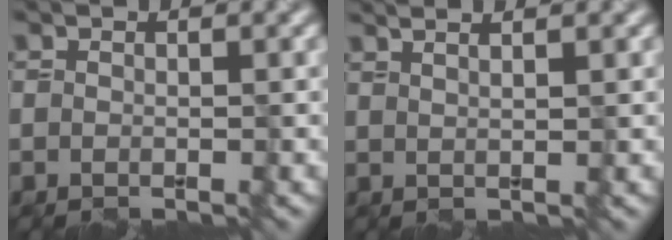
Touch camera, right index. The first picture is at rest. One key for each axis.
{"total": 3.9, "fx": 2.6, "fy": 1.5, "fz": 2.4, "tx": -0.011, "ty": 0.029, "tz": 0.005}